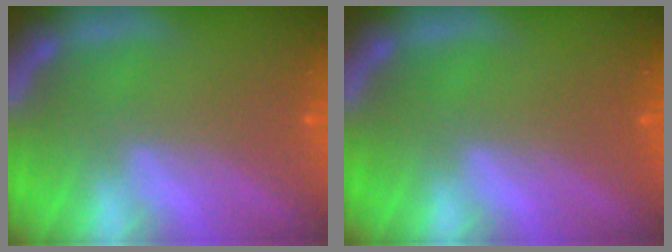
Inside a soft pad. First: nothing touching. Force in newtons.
{"total": 0.0}